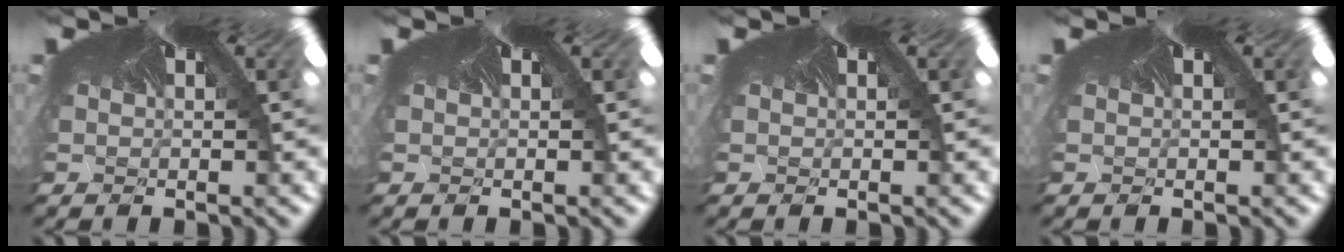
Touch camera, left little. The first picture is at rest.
{"total": 0.0}
{"total": 0.0}
{"total": 0.0}